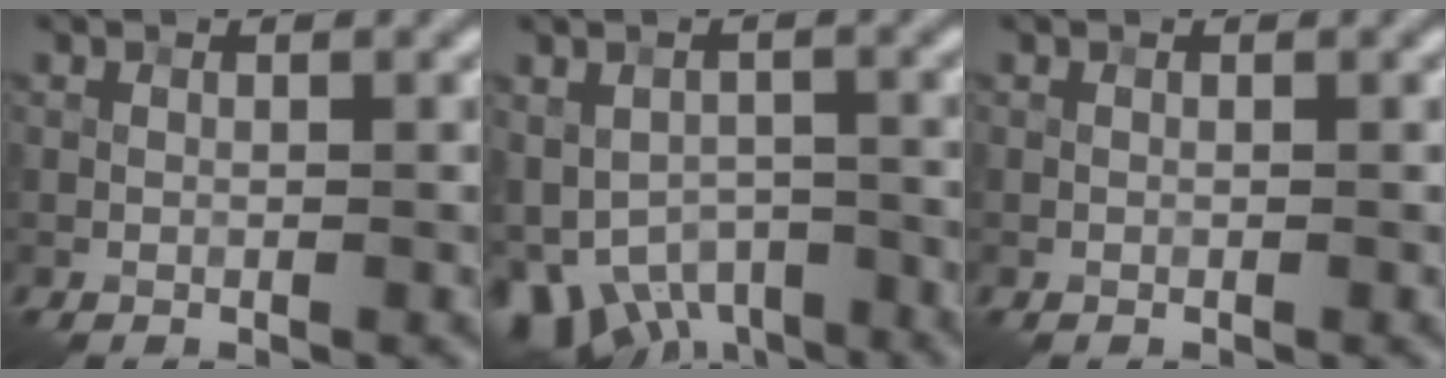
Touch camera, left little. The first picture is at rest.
{"total": 7.0, "force": [-4.1, 4.2, 3.8], "torque": [-0.064, -0.023, -0.063]}
{"total": 0.0}